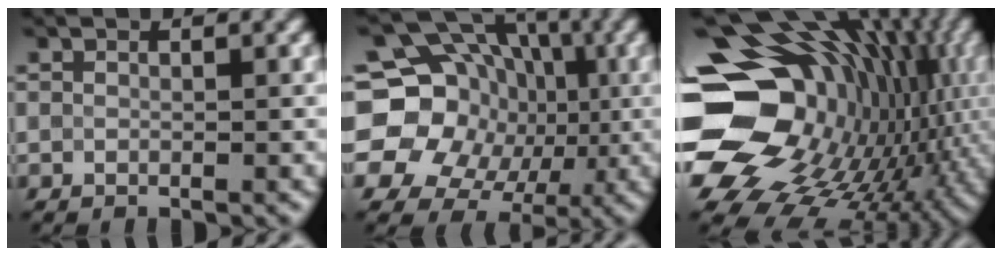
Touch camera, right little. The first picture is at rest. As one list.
[{"total": 19.0, "force": [-1.6, 17.0, 8.4], "torque": [-0.176, 0.006, -0.053]}, {"total": 20.8, "force": [-0.4, 15.7, 13.6], "torque": [-0.260, -0.014, 0.012]}]